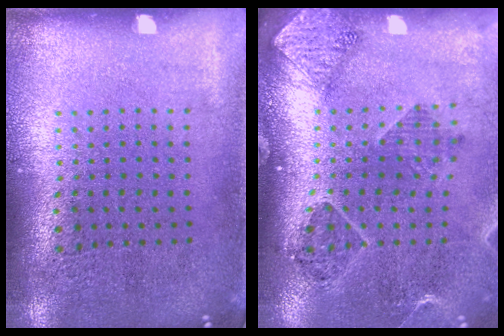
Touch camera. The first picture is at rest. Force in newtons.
{"total": 1.5, "press": 1.5, "slide": 0.2}